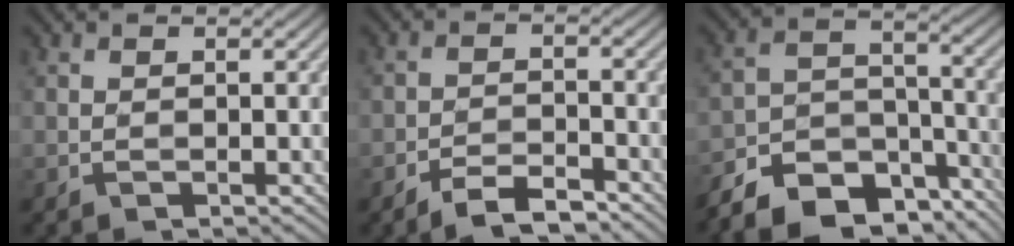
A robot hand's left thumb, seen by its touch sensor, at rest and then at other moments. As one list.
[{"total": 4.3, "force": [-3.6, 1.1, 2.2], "torque": [-0.038, 0.008, -0.067]}, {"total": 12.6, "force": [-10.3, 5.6, 4.6], "torque": [-0.099, -0.010, -0.158]}]